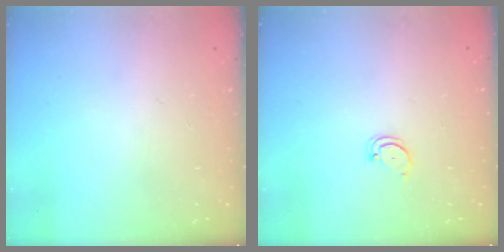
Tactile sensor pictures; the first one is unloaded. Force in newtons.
{"total": 2.5, "press": 2.5, "slide": 0.2}